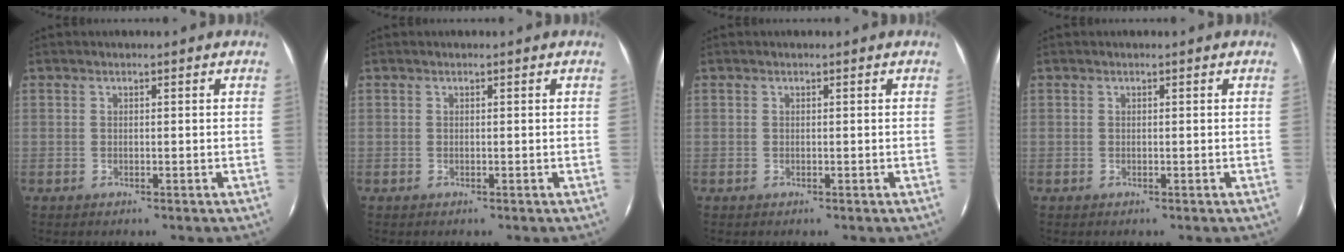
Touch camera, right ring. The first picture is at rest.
{"total": 0.0}
{"total": 0.0}
{"total": 0.0}